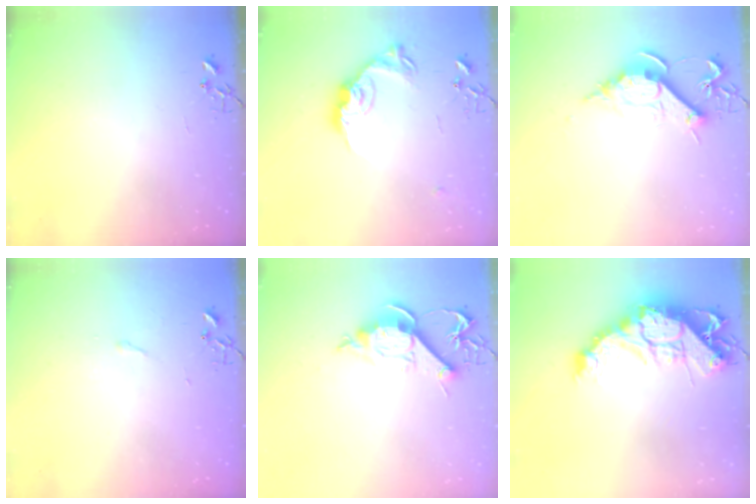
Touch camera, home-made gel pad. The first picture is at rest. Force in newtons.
{"total": 15.6, "press": 15.6, "slide": 0.7}
{"total": 10.8, "press": 10.8, "slide": 0.1}
{"total": 2.9, "press": 2.9, "slide": 0.5}
{"total": 10.6, "press": 10.6, "slide": 0.4}
{"total": 18.5, "press": 18.4, "slide": 2.0}